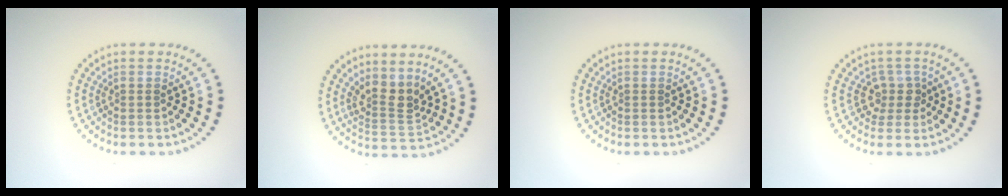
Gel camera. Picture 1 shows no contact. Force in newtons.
{"total": 2.8, "press": 2.0, "slide": 2.0}
{"total": 0.0}
{"total": 2.0, "press": 1.5, "slide": 1.3}